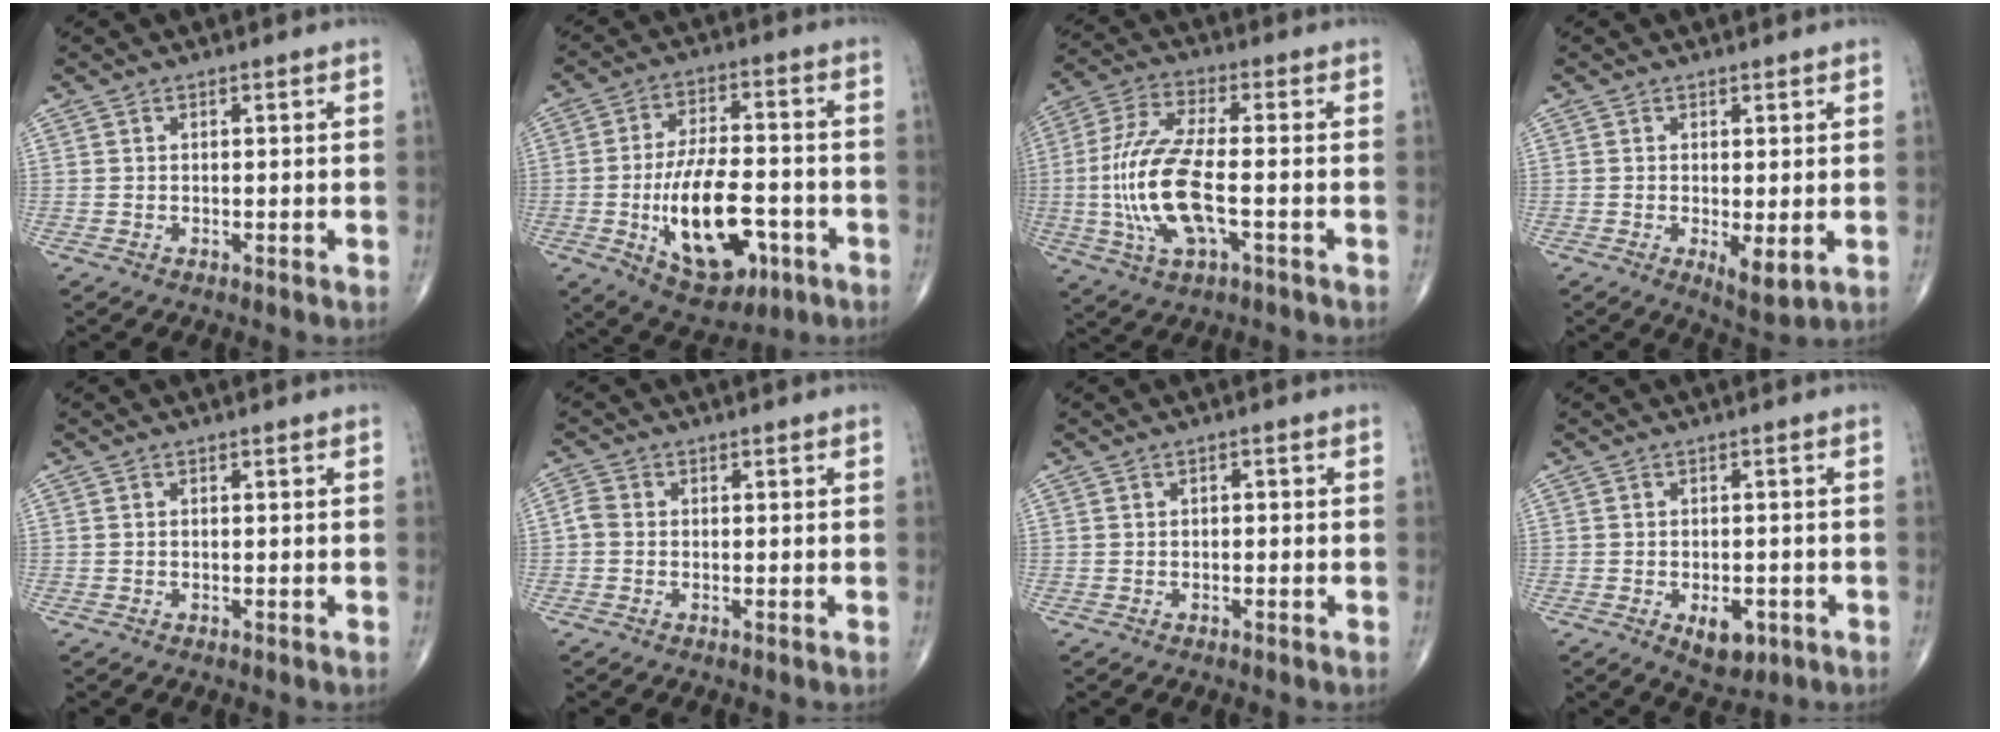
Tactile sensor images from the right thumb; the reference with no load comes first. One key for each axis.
{"total": 17.2, "fx": -5.1, "fy": 8.5, "fz": 14.1, "tx": -0.219, "ty": 0.019, "tz": -0.072}
{"total": 15.3, "fx": -2.6, "fy": 5.4, "fz": 14.1, "tx": -0.309, "ty": 0.015, "tz": -0.049}
{"total": 4.4, "fx": -0.7, "fy": 1.5, "fz": 4.1, "tx": -0.063, "ty": -0.016, "tz": -0.008}
{"total": 0.0}
{"total": 2.1, "fx": -0.4, "fy": 1.6, "fz": 1.2, "tx": -0.022, "ty": 0.002, "tz": -0.017}
{"total": 0.8, "fx": -0.2, "fy": 0.6, "fz": 0.5, "tx": -0.001, "ty": 0.003, "tz": -0.007}
{"total": 5.5, "fx": -2.1, "fy": 3.1, "fz": 3.9, "tx": -0.042, "ty": 0.002, "tz": -0.022}